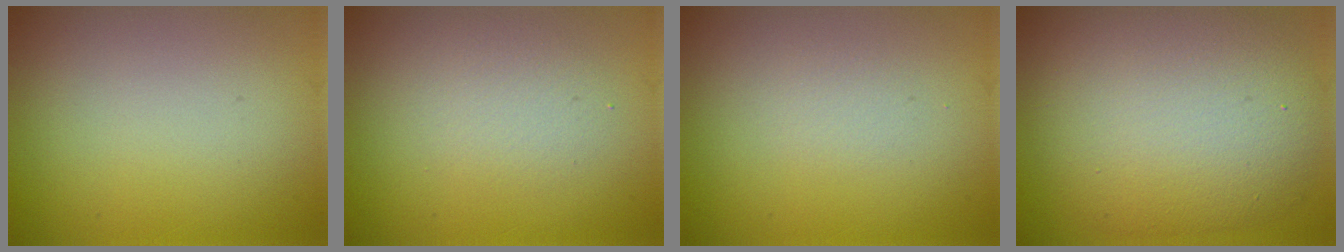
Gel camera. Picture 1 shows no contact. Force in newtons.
{"total": 2.2, "press": 2.2, "slide": 0.2}
{"total": 0.9, "press": 0.9, "slide": 0.1}
{"total": 10.5, "press": 10.5, "slide": 0.6}